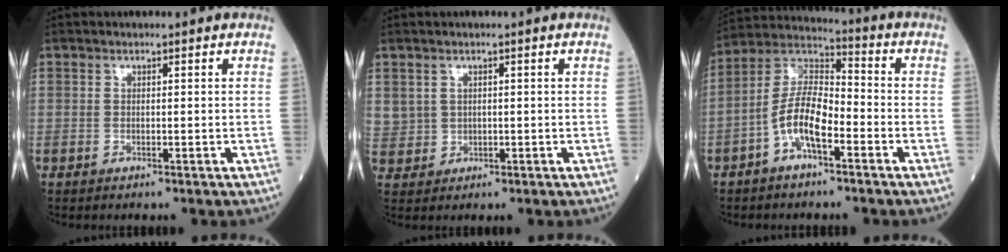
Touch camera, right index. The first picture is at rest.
{"total": 4.4, "force": [1.3, 4.1, 0.9], "torque": [-0.028, 0.008, 0.040]}
{"total": 9.8, "force": [-3.9, 3.3, 8.4], "torque": [-0.178, 0.020, -0.078]}